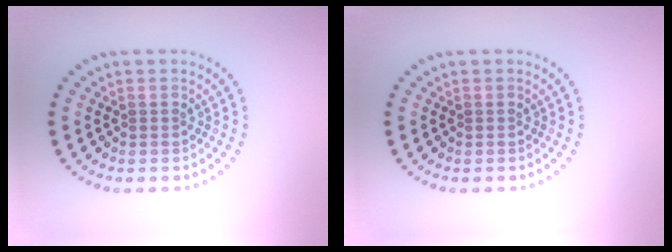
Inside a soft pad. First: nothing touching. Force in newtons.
{"total": 0.0}